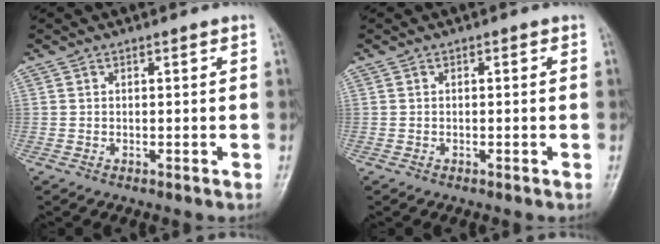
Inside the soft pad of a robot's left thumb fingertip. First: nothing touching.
{"total": 0.0}